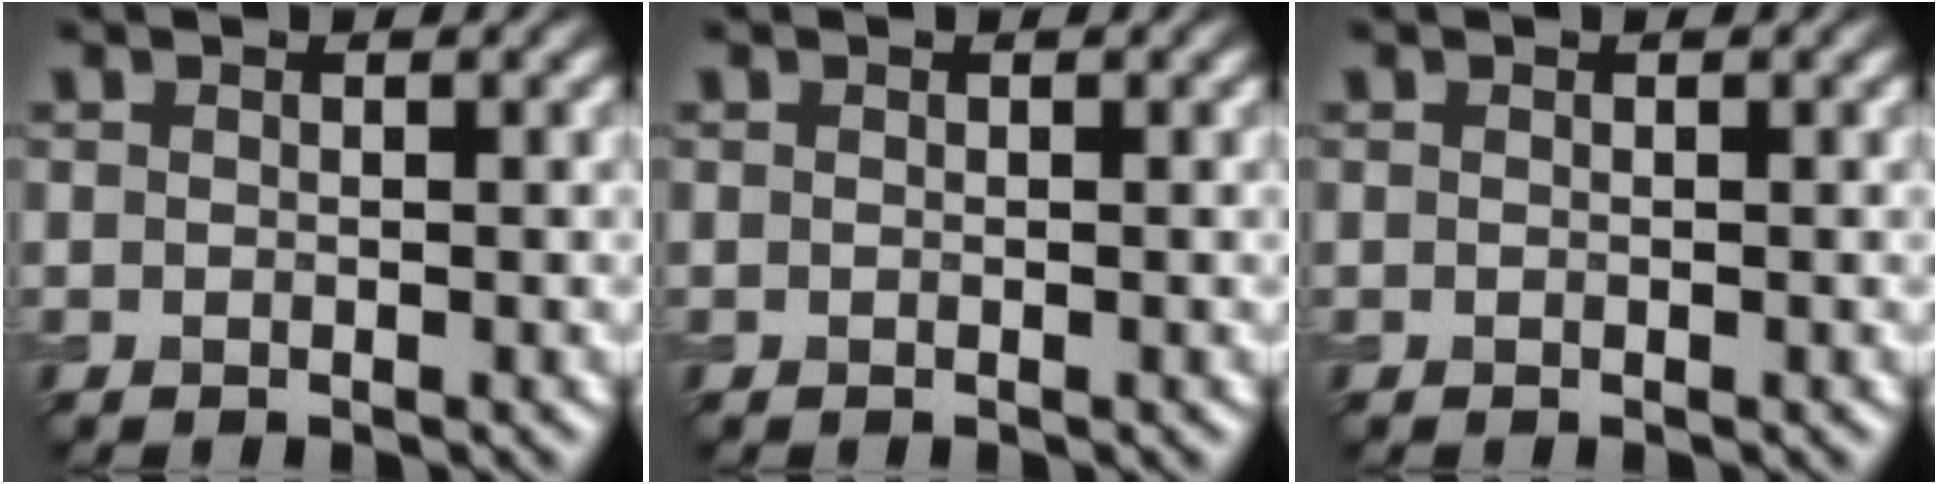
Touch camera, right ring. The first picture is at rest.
{"total": 0.0}
{"total": 0.0}